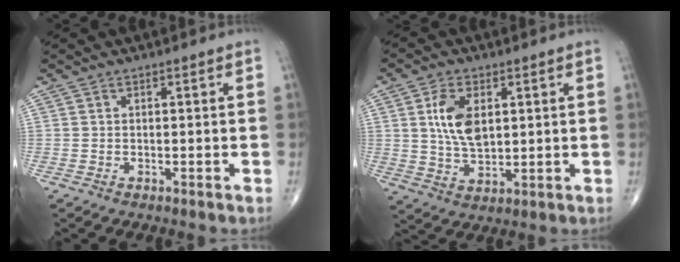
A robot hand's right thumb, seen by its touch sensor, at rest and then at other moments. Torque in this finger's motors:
{"motor_torque": [0.37, 1.49, 1.11, 0.20, 0.26]}